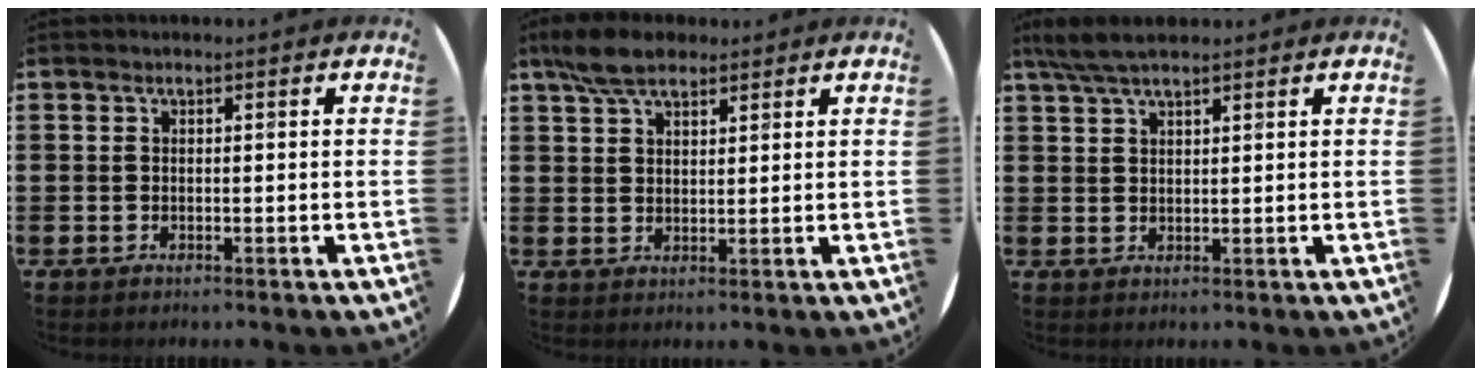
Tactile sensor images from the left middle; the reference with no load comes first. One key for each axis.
{"total": 5.9, "fx": 4.6, "fy": 2.6, "fz": 2.6, "tx": -0.064, "ty": 0.004, "tz": 0.088}
{"total": 4.2, "fx": 3.4, "fy": 0.8, "fz": 2.4, "tx": -0.055, "ty": 0.003, "tz": 0.062}